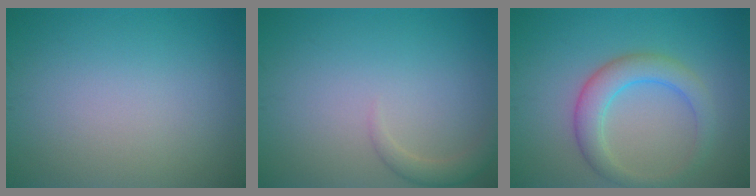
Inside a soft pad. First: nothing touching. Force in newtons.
{"total": 1.6, "press": 1.6, "slide": 0.0}
{"total": 4.0, "press": 4.0, "slide": 0.3}